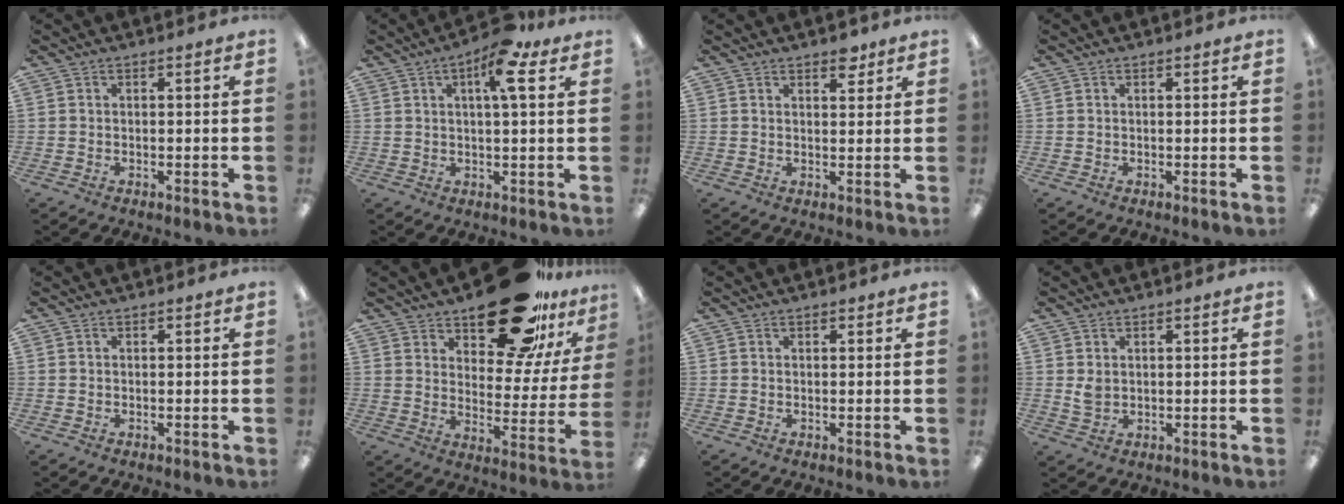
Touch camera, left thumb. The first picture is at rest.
{"total": 9.8, "force": [4.8, 2.9, 8.0], "torque": [-0.124, -0.007, 0.073]}
{"total": 3.7, "force": [2.9, 1.8, 1.5], "torque": [-0.001, -0.017, 0.046]}
{"total": 0.0}
{"total": 0.0}
{"total": 23.3, "force": [17.1, 9.8, 12.5], "torque": [-0.174, -0.102, 0.286]}
{"total": 0.6, "force": [0.5, 0.3, 0.2], "torque": [0.004, -0.002, 0.007]}
{"total": 2.7, "force": [1.0, 2.0, 1.6], "torque": [-0.025, 0.000, 0.016]}